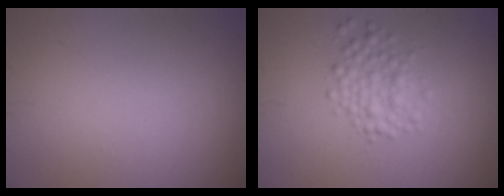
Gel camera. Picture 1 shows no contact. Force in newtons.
{"total": 2.6, "press": 2.6, "slide": 0.0}